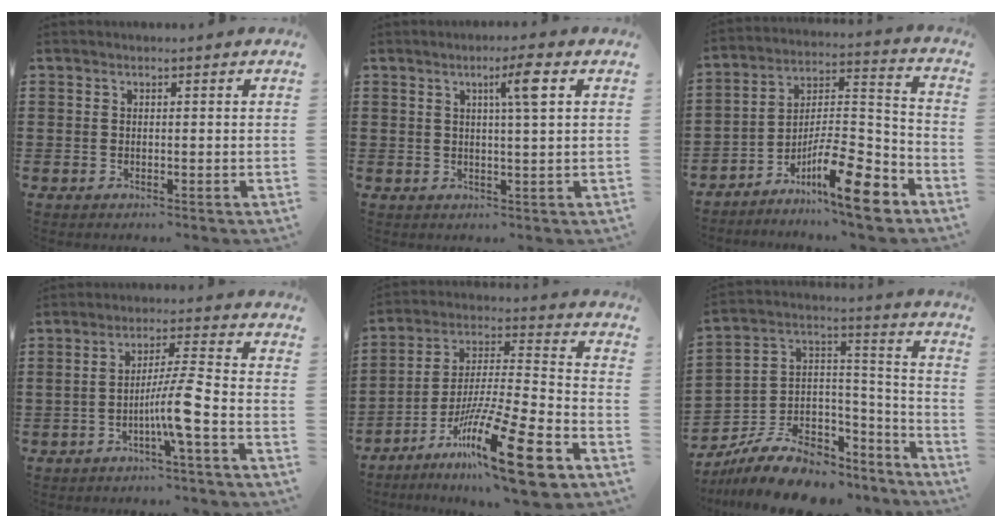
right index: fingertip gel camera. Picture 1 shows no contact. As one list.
[{"total": 4.7, "force": [1.7, -0.2, 4.4], "torque": [-0.073, -0.006, 0.019]}, {"total": 12.8, "force": [-8.8, 2.9, 8.8], "torque": [-0.151, 0.026, -0.161]}, {"total": 7.0, "force": [-2.8, -0.4, 6.3], "torque": [-0.115, -0.003, -0.056]}, {"total": 18.9, "force": [-11.8, 2.0, 14.6], "torque": [-0.257, 0.035, -0.199]}, {"total": 8.7, "force": [-5.7, 5.5, 3.6], "torque": [-0.086, 0.008, -0.102]}]